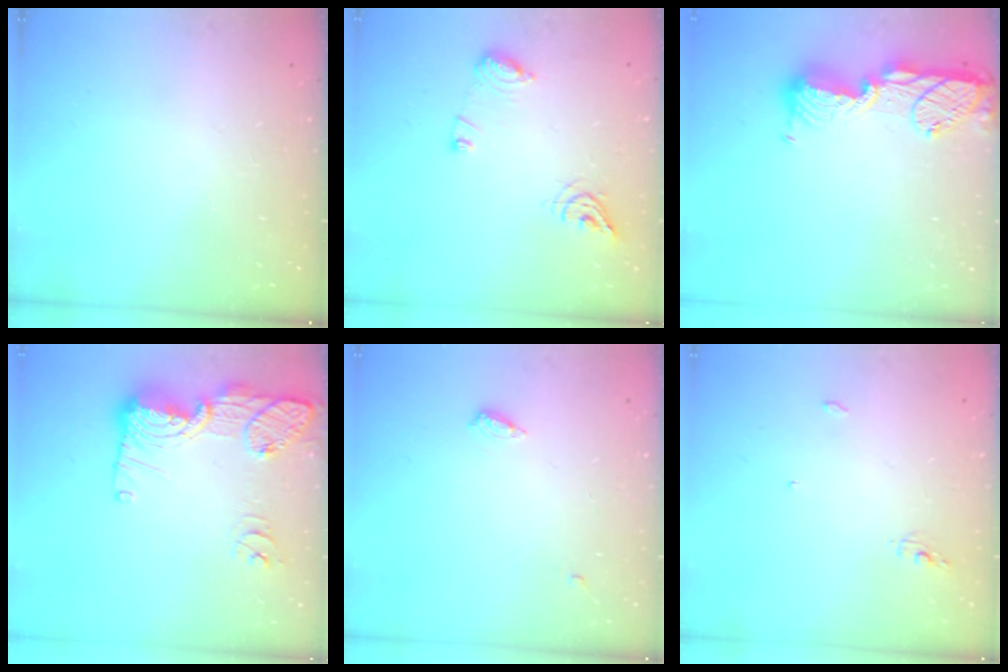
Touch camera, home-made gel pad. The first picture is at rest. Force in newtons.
{"total": 9.0, "press": 9.0, "slide": 0.7}
{"total": 16.3, "press": 15.3, "slide": 5.7}
{"total": 17.6, "press": 17.3, "slide": 3.3}
{"total": 4.5, "press": 4.5, "slide": 0.4}
{"total": 3.4, "press": 3.4, "slide": 0.0}